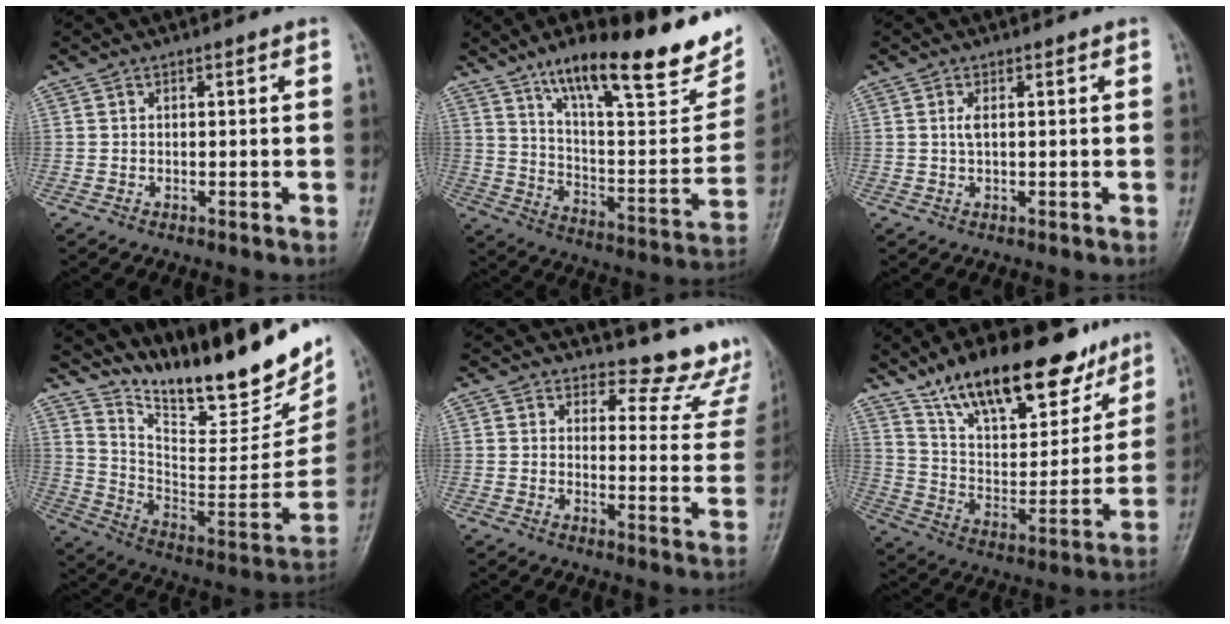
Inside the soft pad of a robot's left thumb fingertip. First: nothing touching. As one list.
[{"total": 27.2, "force": [17.5, 7.8, 19.2], "torque": [-0.244, -0.053, 0.278]}, {"total": 1.5, "force": [0.4, 0.5, 1.4], "torque": [-0.034, 0.002, 0.010]}, {"total": 27.5, "force": [20.7, 8.1, 16.2], "torque": [-0.216, -0.109, 0.324]}, {"total": 11.8, "force": [10.9, 4.0, 2.3], "torque": [0.015, -0.110, 0.105]}, {"total": 23.3, "force": [16.3, 9.5, 13.7], "torque": [-0.166, -0.062, 0.271]}]